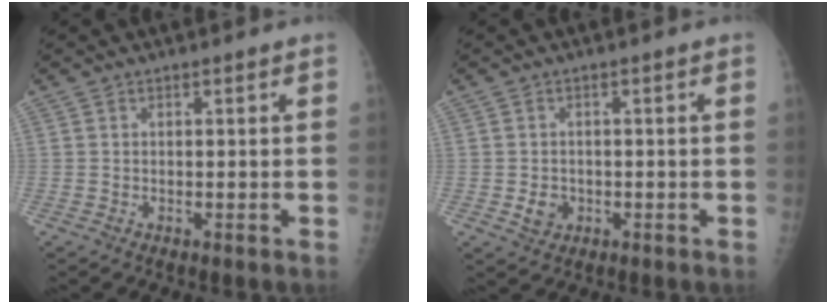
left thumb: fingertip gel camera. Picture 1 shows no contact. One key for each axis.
{"total": 3.0, "fx": -0.8, "fy": 2.6, "fz": 1.4, "tx": -0.012, "ty": 0.003, "tz": -0.007}